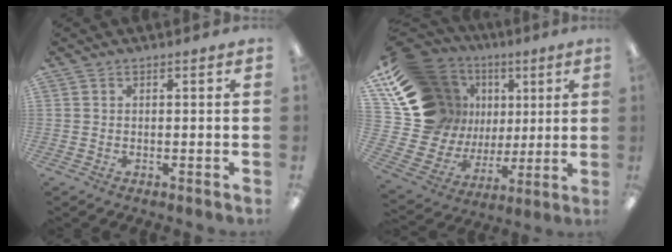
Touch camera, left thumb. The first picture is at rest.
{"total": 20.2, "force": [8.9, 16.5, 7.7], "torque": [-0.172, -0.062, 0.209]}